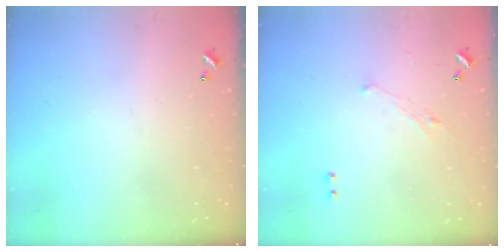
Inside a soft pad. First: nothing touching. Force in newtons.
{"total": 0.9, "press": 0.6, "slide": 0.7}